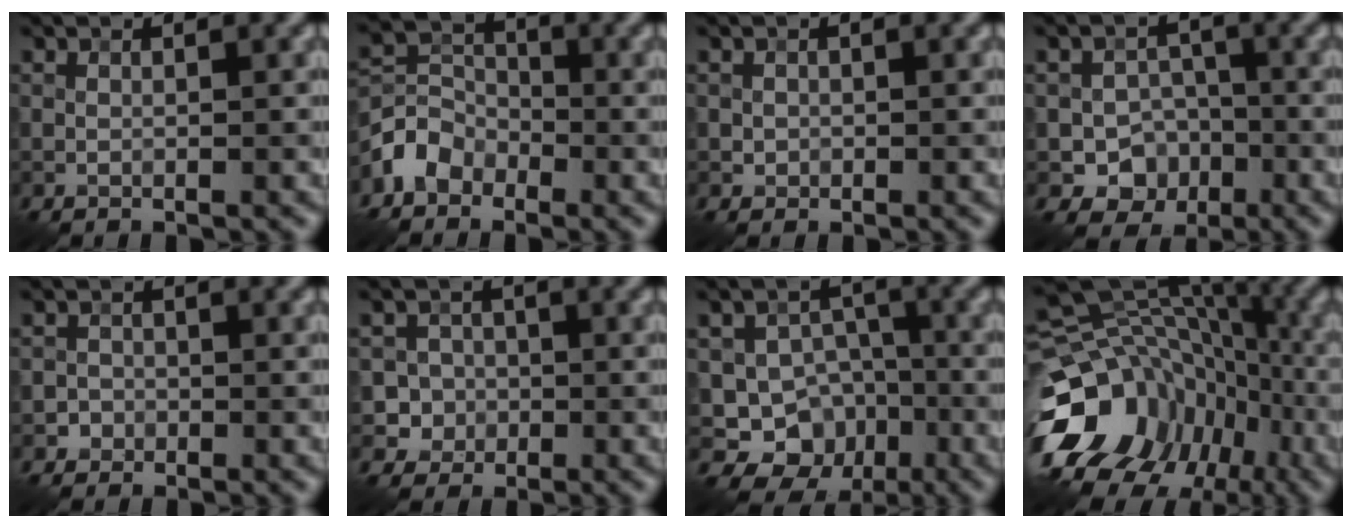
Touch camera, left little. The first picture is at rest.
{"total": 3.4, "force": [-2.3, 2.3, 0.9], "torque": [-0.021, 0.007, -0.058]}
{"total": 0.6, "force": [-0.1, 0.6, 0.0], "torque": [0.006, -0.002, -0.004]}
{"total": 4.5, "force": [-1.8, 3.8, 1.7], "torque": [-0.006, 0.003, -0.034]}
{"total": 1.1, "force": [-0.7, 0.9, -0.1], "torque": [0.012, 0.010, -0.013]}
{"total": 3.4, "force": [-1.1, 3.2, 0.3], "torque": [0.027, 0.007, -0.032]}
{"total": 7.8, "force": [-2.7, 6.7, 2.9], "torque": [-0.022, 0.005, -0.065]}
{"total": 20.0, "force": [-9.6, 15.3, 8.7], "torque": [-0.169, -0.018, -0.151]}